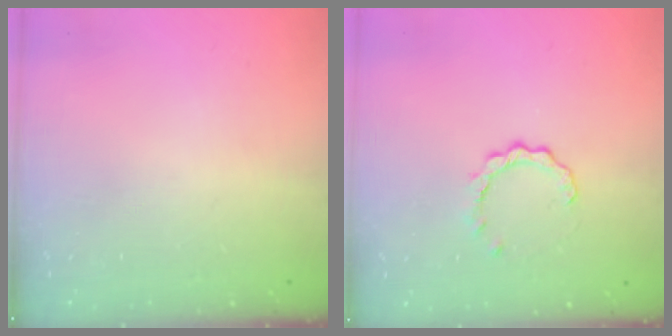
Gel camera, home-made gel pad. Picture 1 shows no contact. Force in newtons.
{"total": 2.5, "press": 2.5, "slide": 0.3}